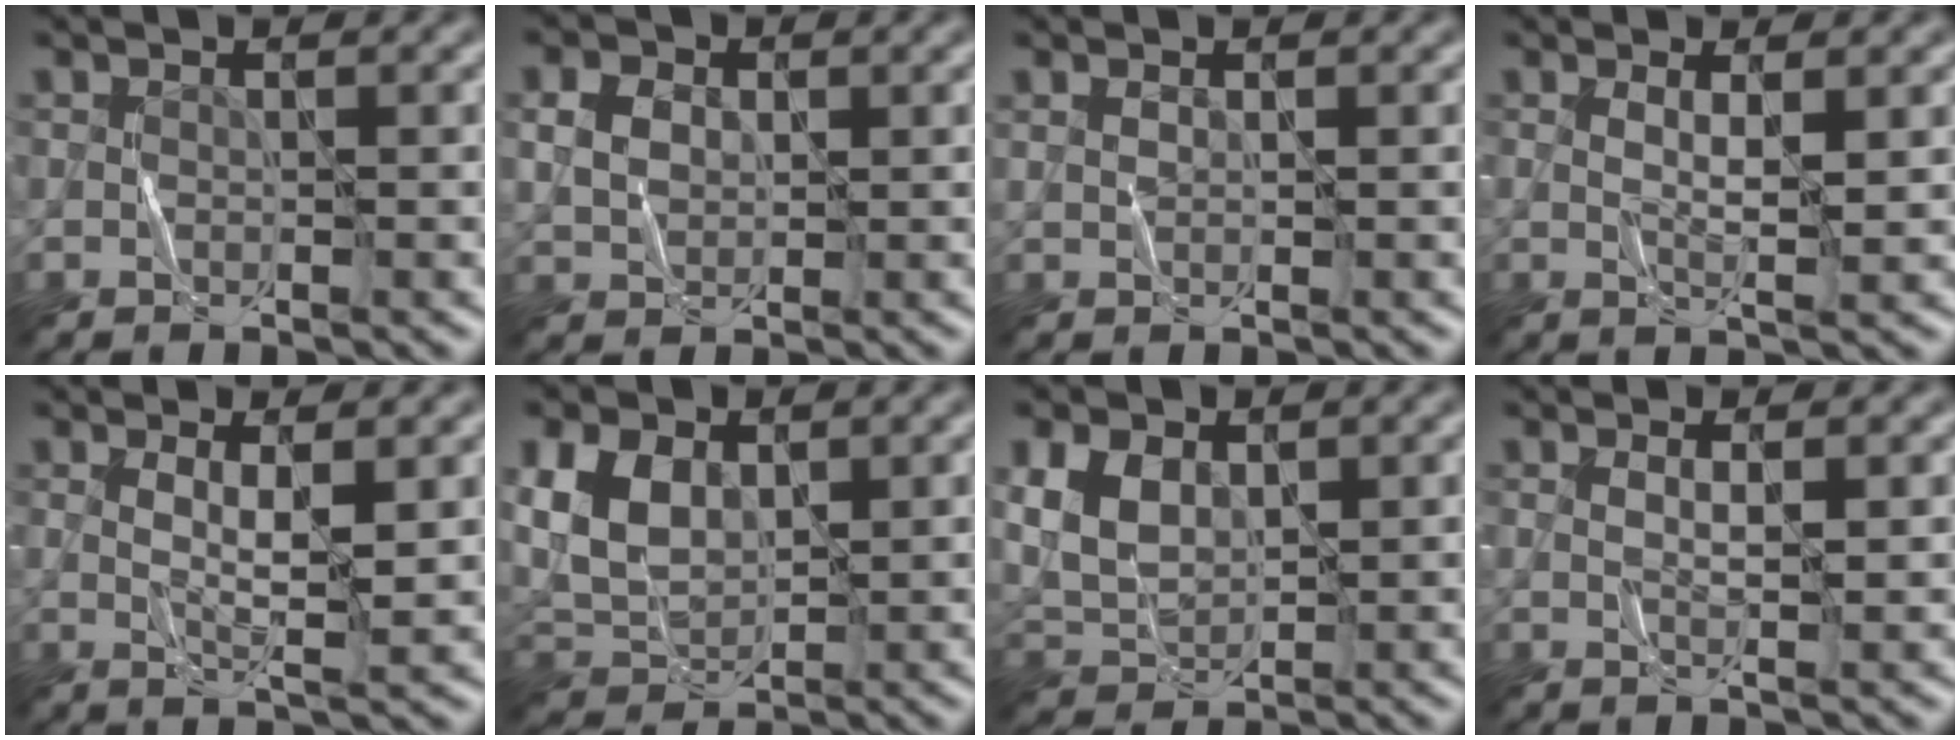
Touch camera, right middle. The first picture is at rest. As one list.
[{"total": 2.6, "force": [0.6, 1.9, 1.7], "torque": [-0.042, 0.004, 0.008]}, {"total": 0.7, "force": [0.3, 0.3, 0.5], "torque": [-0.018, 0.001, 0.009]}, {"total": 2.1, "force": [0.5, 0.1, 2.1], "torque": [-0.043, -0.005, 0.010]}, {"total": 3.0, "force": [0.5, 0.3, 2.9], "torque": [-0.059, -0.009, 0.012]}, {"total": 5.6, "force": [1.5, 3.7, 3.9], "torque": [-0.089, 0.004, 0.026]}, {"total": 4.8, "force": [1.3, 3.1, 3.4], "torque": [-0.081, 0.004, 0.023]}, {"total": 1.4, "force": [0.3, 0.0, 1.4], "torque": [-0.032, -0.001, 0.004]}]